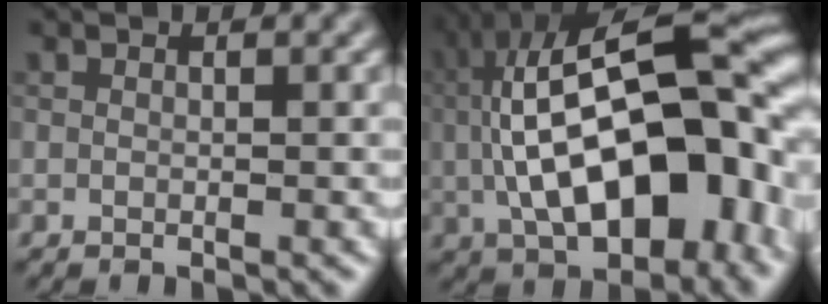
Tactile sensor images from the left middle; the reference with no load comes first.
{"total": 16.4, "force": [-1.4, 7.7, 14.4], "torque": [-0.209, 0.025, -0.030]}